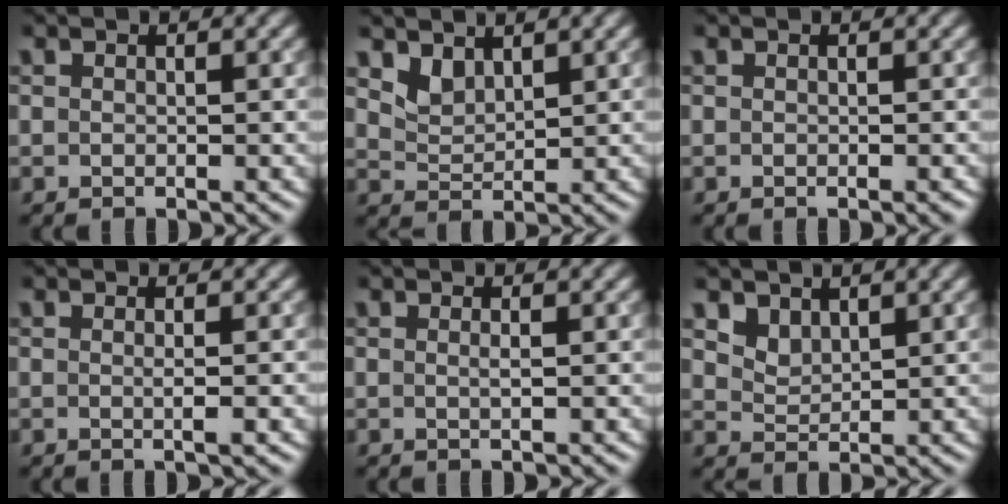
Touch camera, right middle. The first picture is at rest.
{"total": 2.2, "force": [1.7, 1.1, 0.8], "torque": [-0.021, -0.007, 0.040]}
{"total": 0.6, "force": [-0.2, 0.1, 0.5], "torque": [-0.004, 0.000, -0.003]}
{"total": 1.8, "force": [-0.1, 0.4, 1.7], "torque": [-0.021, -0.001, -0.006]}
{"total": 0.8, "force": [0.1, 0.2, 0.8], "torque": [-0.011, 0.003, -0.001]}
{"total": 2.6, "force": [1.9, 1.5, 0.9], "torque": [-0.029, -0.010, 0.050]}